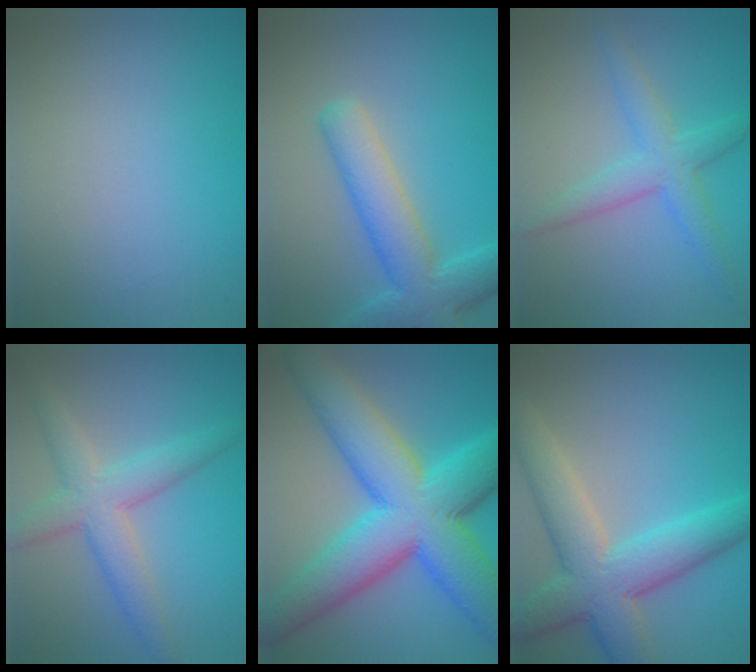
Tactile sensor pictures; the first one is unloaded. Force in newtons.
{"total": 5.9, "press": 5.9, "slide": 0.4}
{"total": 3.5, "press": 3.5, "slide": 0.1}
{"total": 4.6, "press": 4.6, "slide": 0.3}
{"total": 13.3, "press": 13.3, "slide": 0.4}
{"total": 7.6, "press": 7.6, "slide": 0.5}